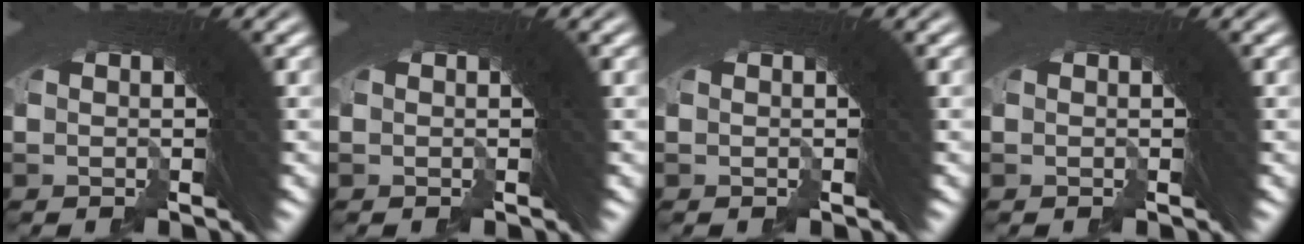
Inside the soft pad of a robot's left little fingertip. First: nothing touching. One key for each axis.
{"total": 0.0}
{"total": 0.0}
{"total": 0.0}